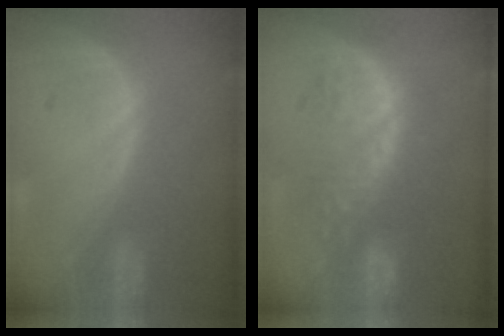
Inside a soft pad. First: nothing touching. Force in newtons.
{"total": 9.1, "press": 8.5, "slide": 3.2}